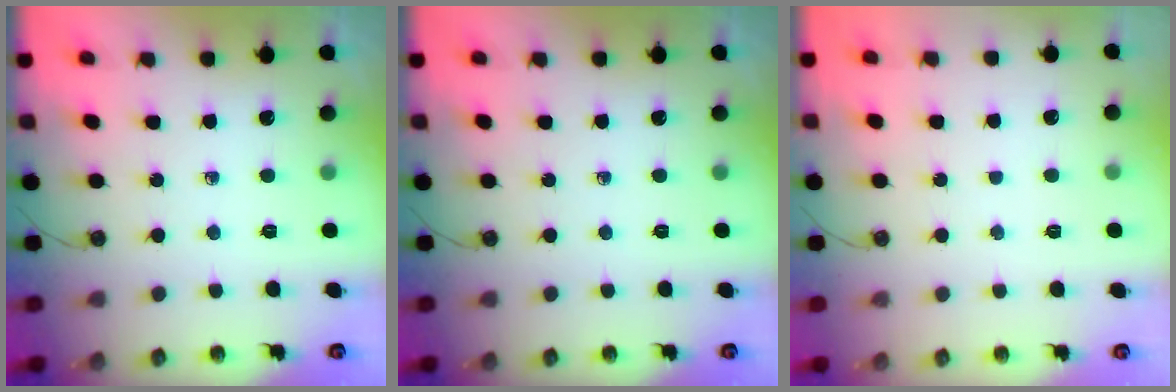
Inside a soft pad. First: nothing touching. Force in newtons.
{"total": 0.0}
{"total": 1.2, "press": 1.2, "slide": 0.0}